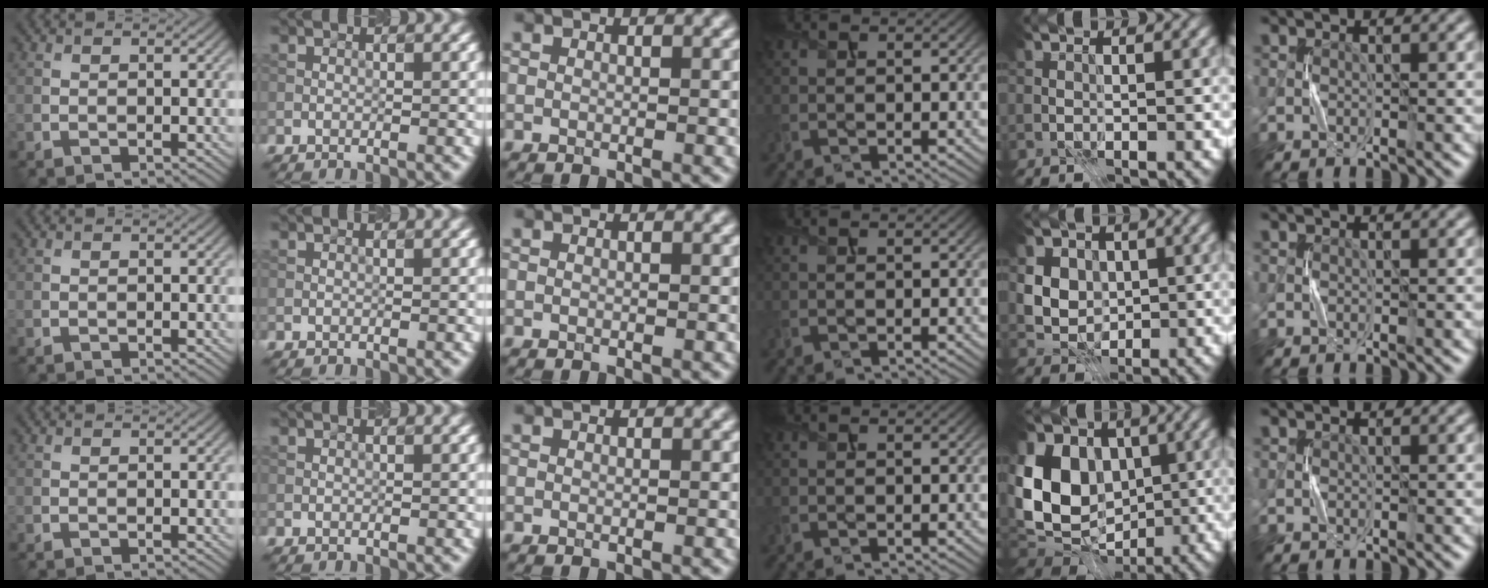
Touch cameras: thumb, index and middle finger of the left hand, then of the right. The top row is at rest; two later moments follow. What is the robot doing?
{"motion": "press", "object": "sticker"}